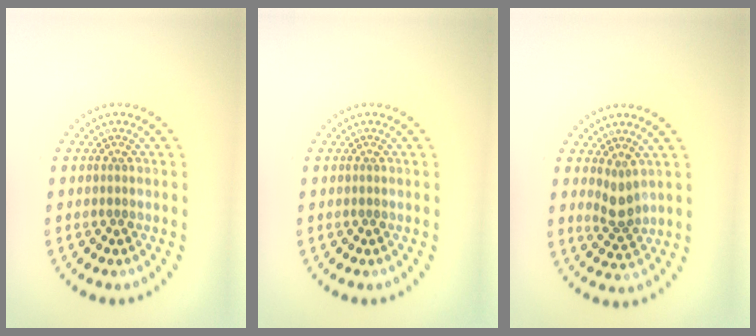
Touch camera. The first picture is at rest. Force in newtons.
{"total": 0.0}
{"total": 2.0, "press": 1.6, "slide": 1.3}